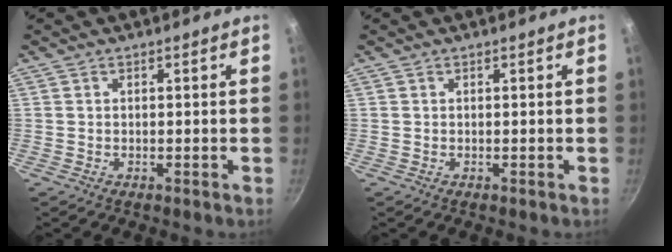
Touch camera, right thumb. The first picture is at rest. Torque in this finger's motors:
{"motor_torque": [-0.19, -0.05, 0.01, -0.01, 0.02]}